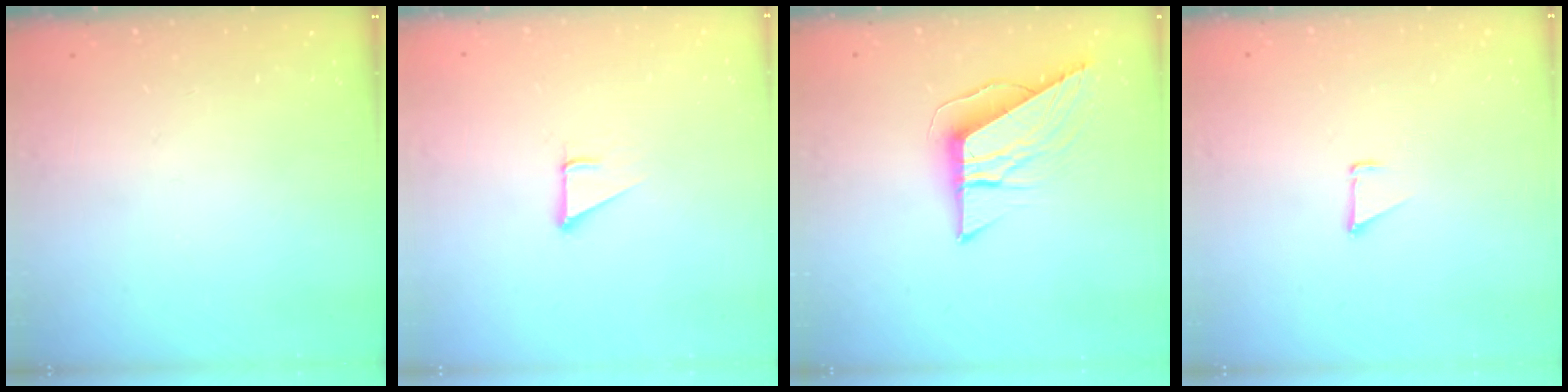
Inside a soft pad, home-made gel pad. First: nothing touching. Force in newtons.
{"total": 1.6, "press": 1.6, "slide": 0.2}
{"total": 9.8, "press": 9.8, "slide": 0.5}
{"total": 0.9, "press": 0.9, "slide": 0.1}